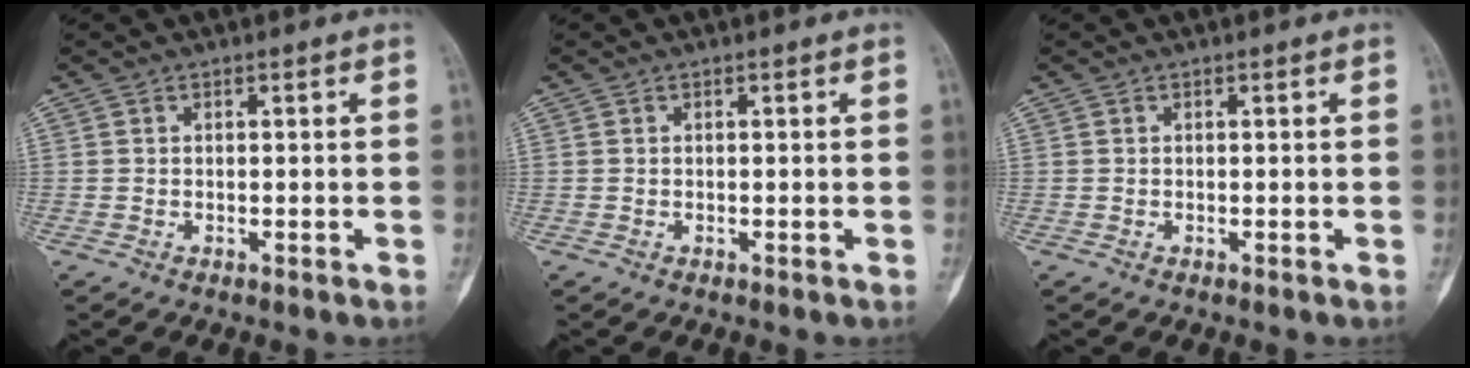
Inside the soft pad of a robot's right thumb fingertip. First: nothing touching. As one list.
[{"total": 0.0}, {"total": 0.0}]